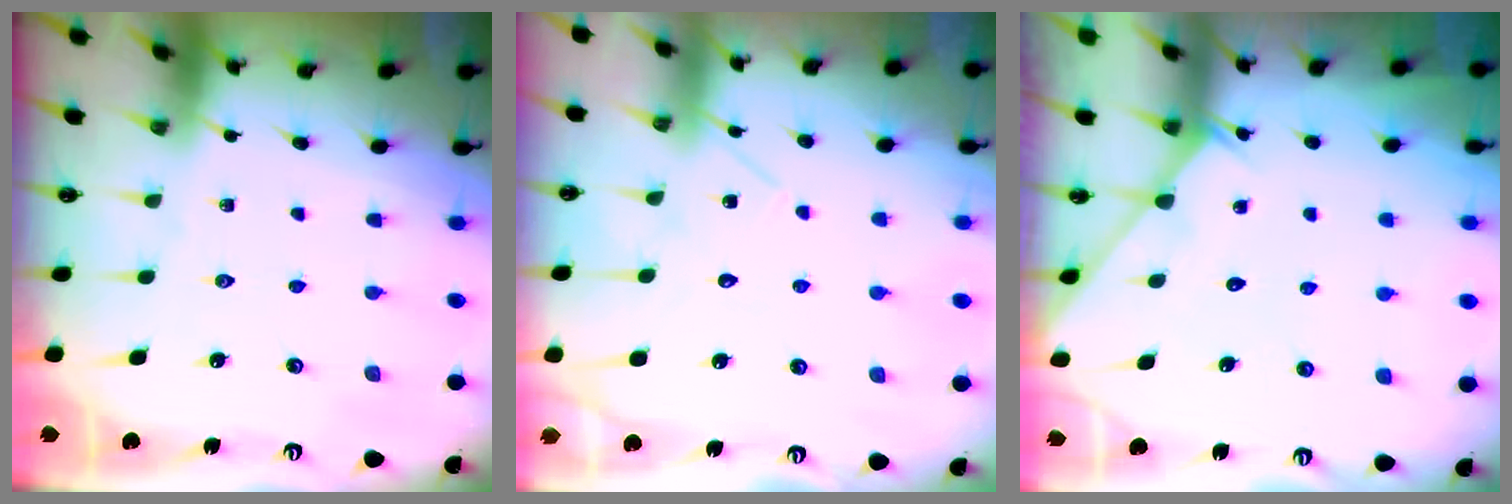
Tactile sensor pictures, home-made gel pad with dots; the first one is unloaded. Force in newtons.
{"total": 10.6, "press": 10.6, "slide": 0.6}
{"total": 3.7, "press": 3.7, "slide": 0.3}